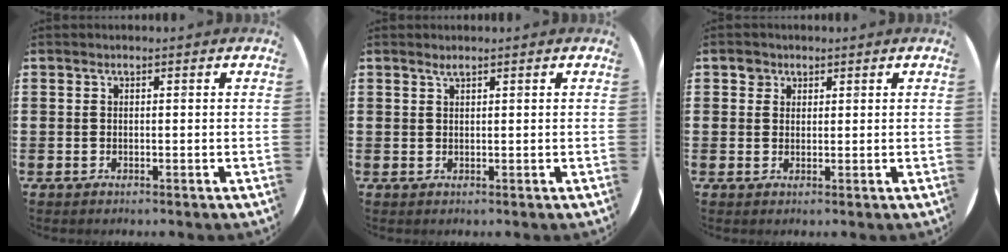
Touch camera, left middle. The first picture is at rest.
{"total": 0.7, "force": [0.6, 0.0, 0.3], "torque": [-0.007, -0.001, 0.012]}
{"total": 1.7, "force": [1.3, 1.1, 0.1], "torque": [0.012, -0.003, 0.022]}